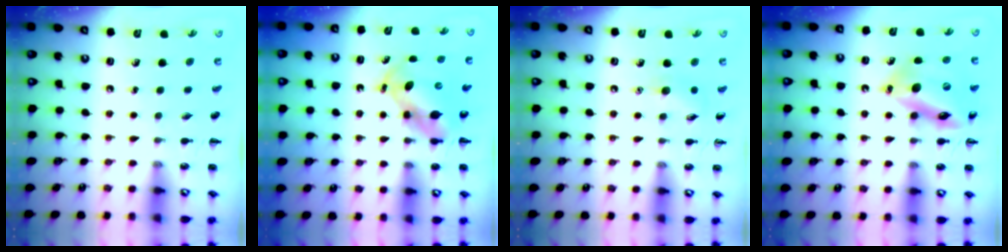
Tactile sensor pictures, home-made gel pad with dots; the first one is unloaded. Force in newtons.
{"total": 5.6, "press": 5.5, "slide": 0.9}
{"total": 6.7, "press": 6.5, "slide": 1.4}
{"total": 15.5, "press": 15.1, "slide": 3.6}